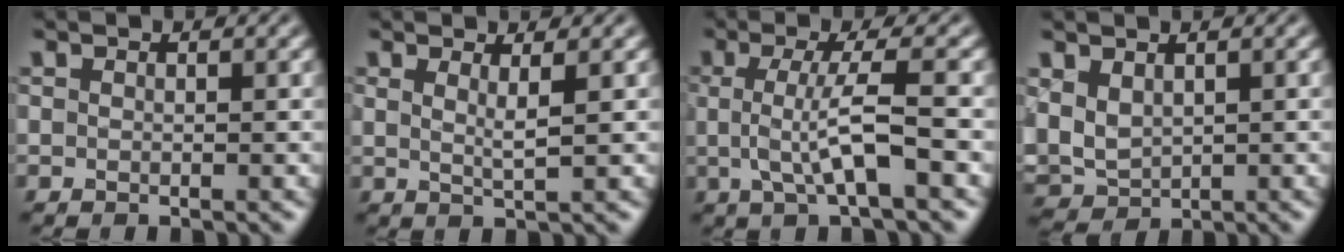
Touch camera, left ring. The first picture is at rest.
{"total": 1.8, "force": [0.9, 0.4, 1.6], "torque": [-0.024, -0.007, 0.011]}
{"total": 4.7, "force": [-0.3, 0.9, 4.6], "torque": [-0.093, -0.004, -0.005]}
{"total": 4.0, "force": [0.8, 2.8, 2.8], "torque": [-0.071, -0.002, 0.018]}